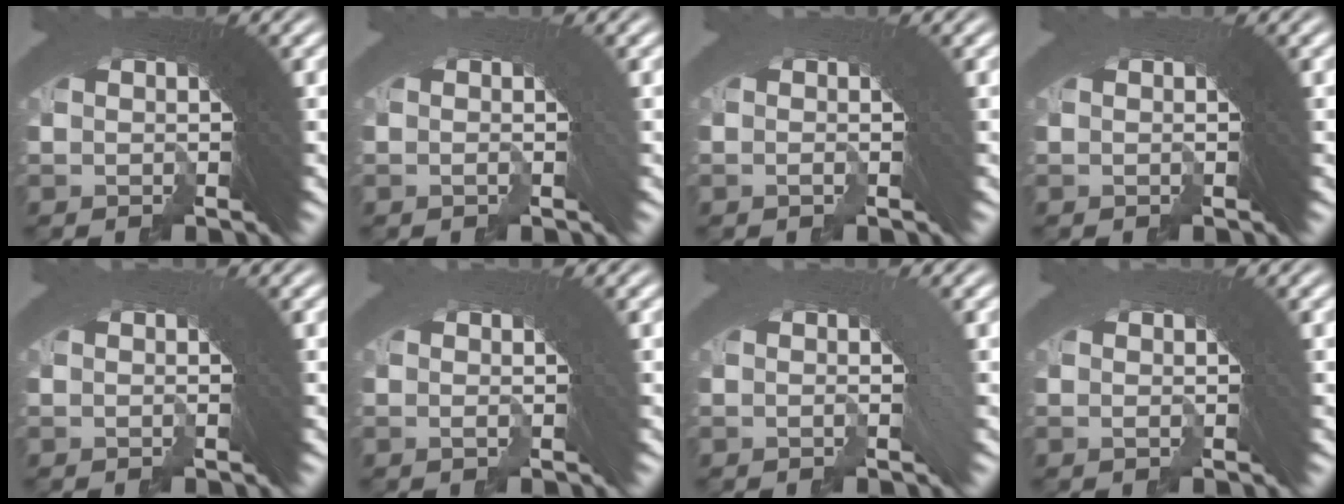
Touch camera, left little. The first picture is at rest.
{"total": 1.4, "force": [-1.1, 0.4, 0.8], "torque": [-0.008, 0.012, -0.023]}
{"total": 1.3, "force": [-1.2, 0.2, 0.5], "torque": [-0.003, 0.010, -0.025]}
{"total": 0.7, "force": [-0.4, 0.4, 0.4], "torque": [-0.007, 0.009, -0.014]}
{"total": 0.7, "force": [-0.6, 0.3, 0.2], "torque": [0.000, 0.012, -0.018]}
{"total": 1.1, "force": [-0.8, 0.2, 0.8], "torque": [-0.013, 0.009, -0.016]}
{"total": 1.4, "force": [-0.7, 0.3, 1.1], "torque": [-0.008, 0.016, -0.017]}
{"total": 0.8, "force": [-0.5, 0.4, 0.6], "torque": [-0.011, 0.009, -0.012]}